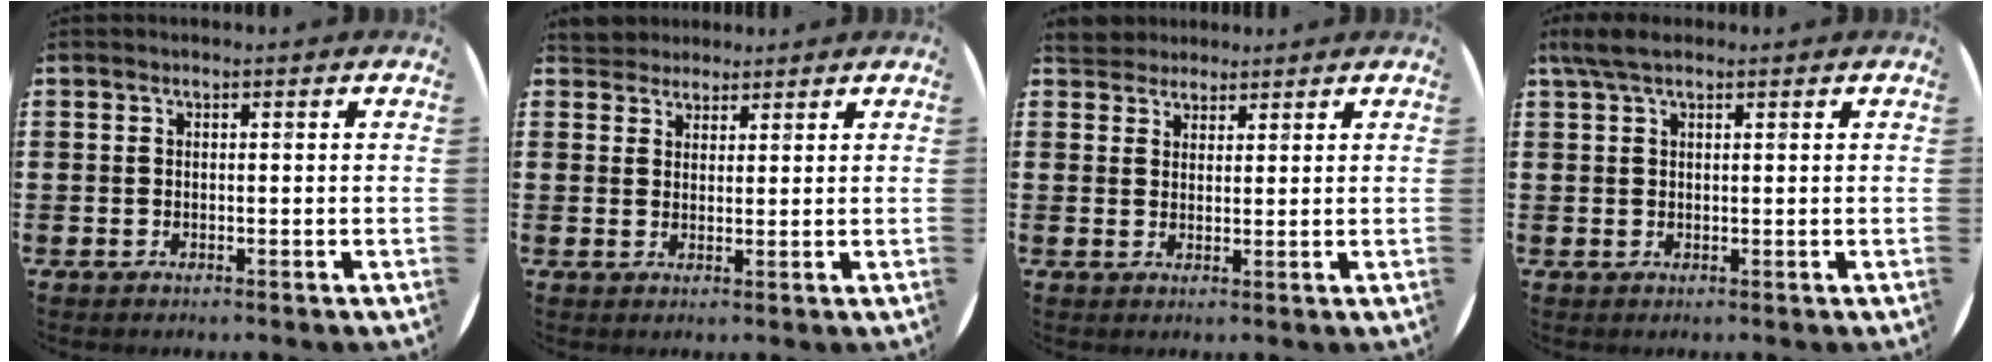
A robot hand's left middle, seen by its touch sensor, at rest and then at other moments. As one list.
[{"total": 2.9, "force": [2.7, 1.2, -0.4], "torque": [0.000, 0.001, 0.052]}, {"total": 3.2, "force": [3.0, 1.2, -0.3], "torque": [-0.004, 0.001, 0.059]}, {"total": 2.7, "force": [1.8, 0.8, 1.8], "torque": [-0.037, 0.006, 0.033]}]